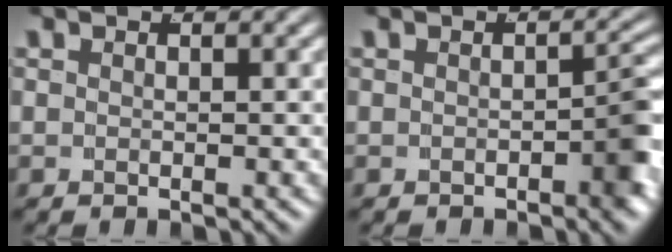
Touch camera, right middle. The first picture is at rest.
{"total": 2.8, "force": [-1.1, 0.9, 2.4], "torque": [-0.026, -0.003, -0.018]}